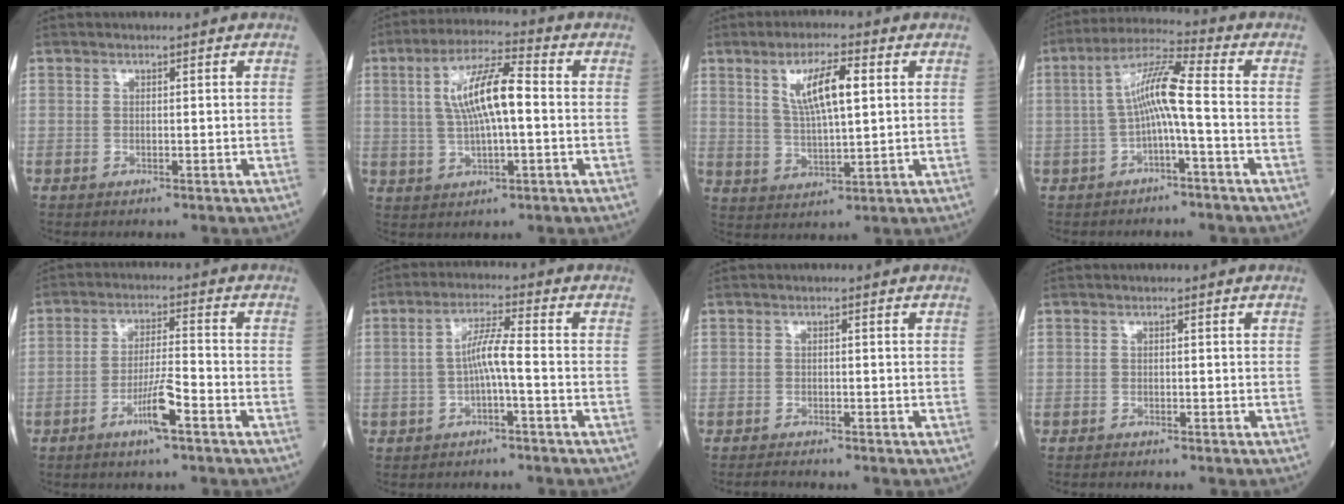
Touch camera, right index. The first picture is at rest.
{"total": 9.9, "force": [0.9, 2.0, 9.6], "torque": [-0.185, 0.018, 0.016]}
{"total": 8.2, "force": [2.8, 1.5, 7.5], "torque": [-0.140, 0.004, 0.055]}
{"total": 7.6, "force": [-1.0, 0.1, 7.6], "torque": [-0.142, 0.028, -0.019]}
{"total": 6.1, "force": [-3.3, 0.0, 5.1], "torque": [-0.098, -0.004, -0.062]}
{"total": 4.5, "force": [-1.0, -0.1, 4.4], "torque": [-0.082, 0.013, -0.017]}
{"total": 1.4, "force": [-1.4, -0.2, 0.2], "torque": [-0.009, -0.007, -0.025]}
{"total": 0.6, "force": [-0.6, -0.1, 0.0], "torque": [-0.005, -0.003, -0.010]}